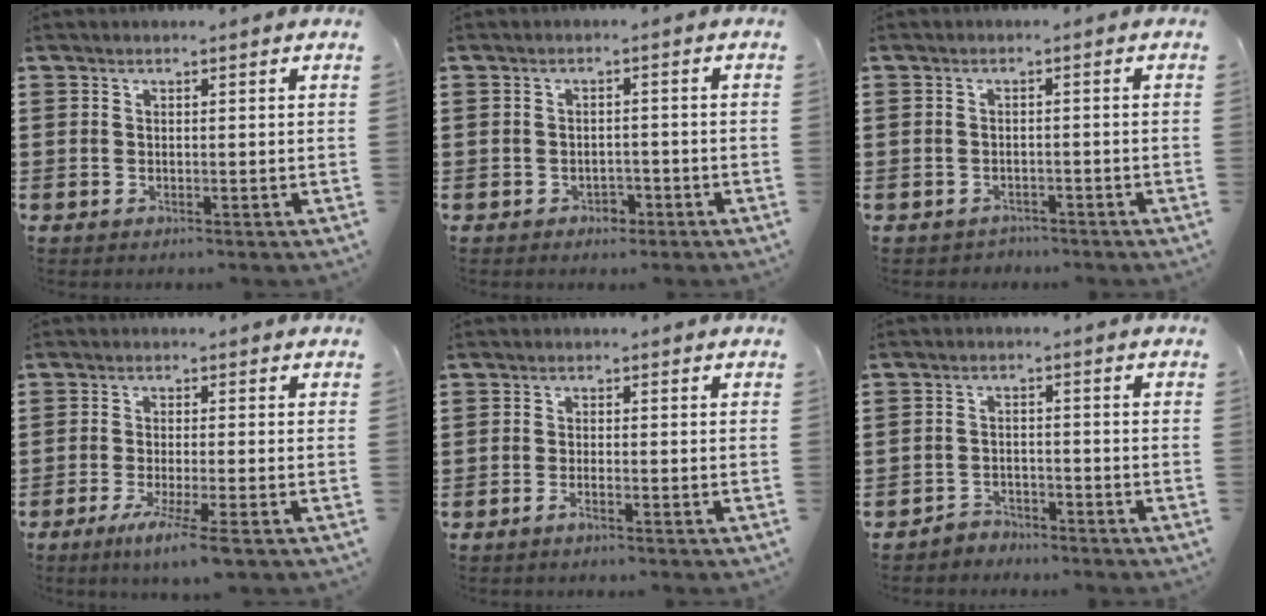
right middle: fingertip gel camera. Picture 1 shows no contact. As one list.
[{"total": 1.5, "force": [-1.1, 1.0, 0.4], "torque": [-0.013, -0.001, -0.025]}, {"total": 1.2, "force": [-1.1, 0.5, -0.1], "torque": [-0.004, 0.002, -0.027]}, {"total": 4.8, "force": [-3.0, -0.5, 3.7], "torque": [-0.072, -0.019, -0.053]}, {"total": 1.2, "force": [-0.8, 0.1, 0.8], "torque": [-0.015, -0.004, -0.014]}, {"total": 2.7, "force": [-2.6, 0.7, -0.2], "torque": [-0.005, 0.002, -0.058]}]